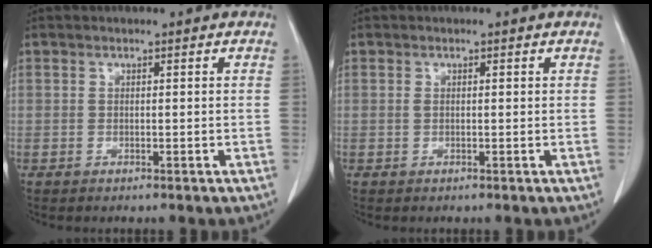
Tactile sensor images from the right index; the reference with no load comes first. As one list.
[{"total": 0.7, "force": [0.1, 0.2, 0.6], "torque": [-0.017, 0.005, 0.005]}]